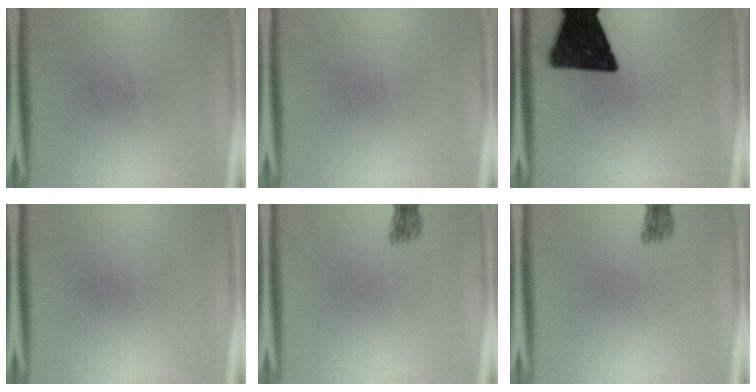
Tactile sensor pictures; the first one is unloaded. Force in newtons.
{"total": 0.0}
{"total": 18.4}
{"total": 0.0}
{"total": 2.1}
{"total": 2.1}